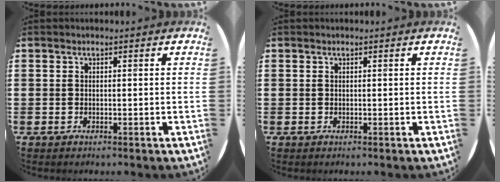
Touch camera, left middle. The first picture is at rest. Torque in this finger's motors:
{"motor_torque": [0.24, -0.08, 0.03, 0.00]}